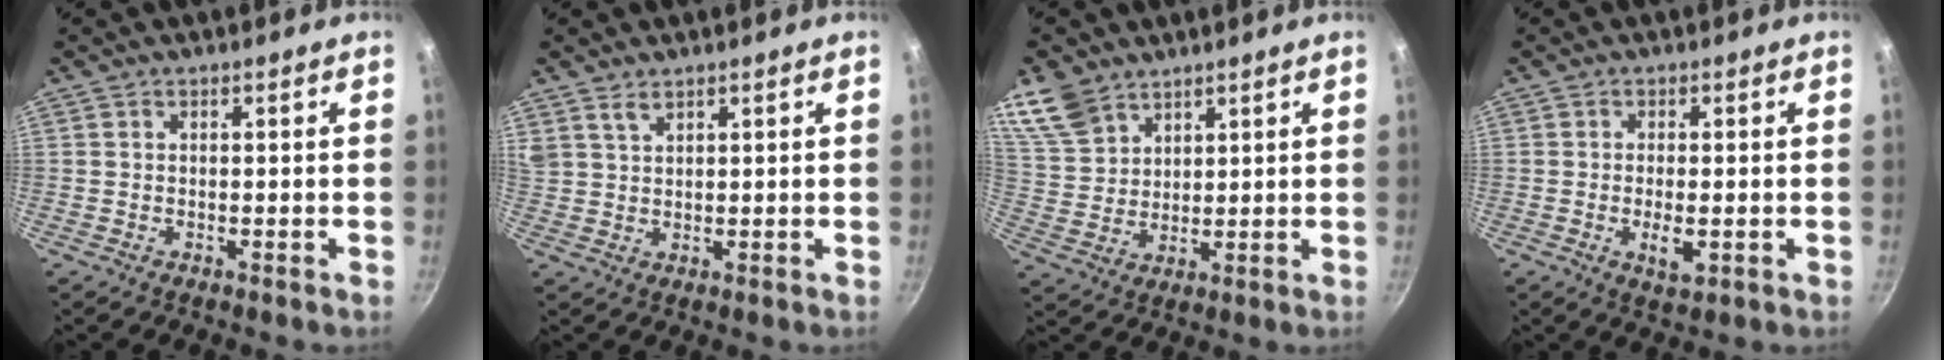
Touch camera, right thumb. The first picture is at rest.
{"total": 3.5, "force": [2.6, 1.6, 1.7], "torque": [-0.032, -0.002, 0.061]}
{"total": 9.4, "force": [6.7, 5.8, 3.2], "torque": [-0.043, -0.022, 0.144]}
{"total": 4.1, "force": [-0.9, 1.6, 3.7], "torque": [-0.066, -0.004, -0.013]}